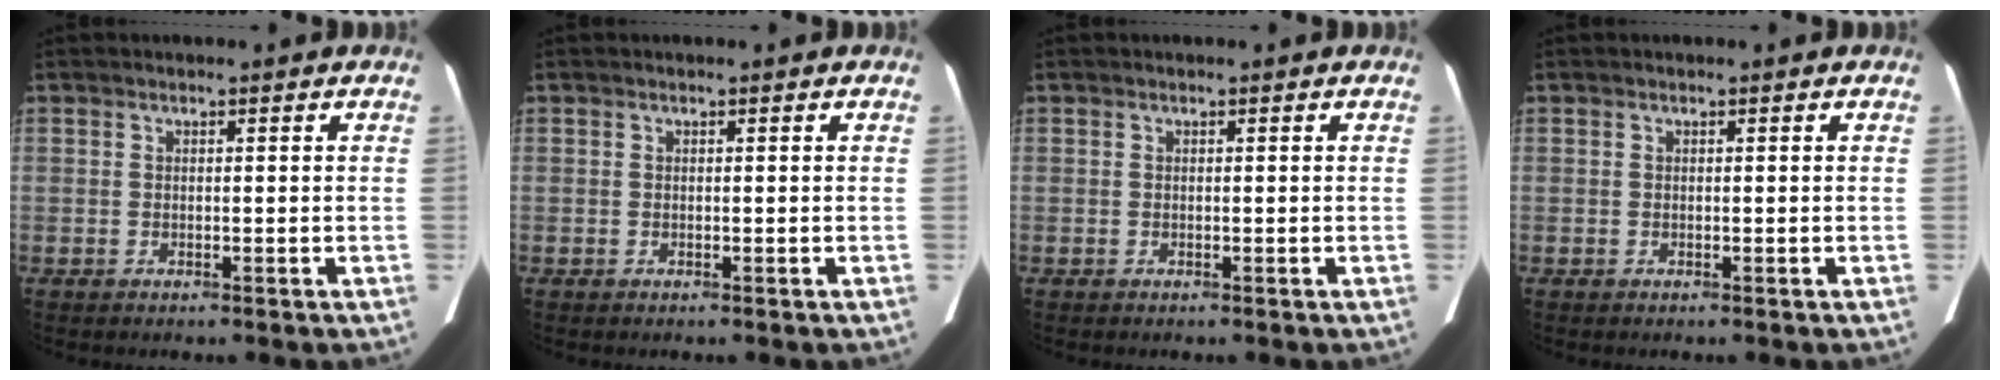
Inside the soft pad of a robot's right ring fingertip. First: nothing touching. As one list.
[{"total": 0.0}, {"total": 0.0}, {"total": 0.0}]